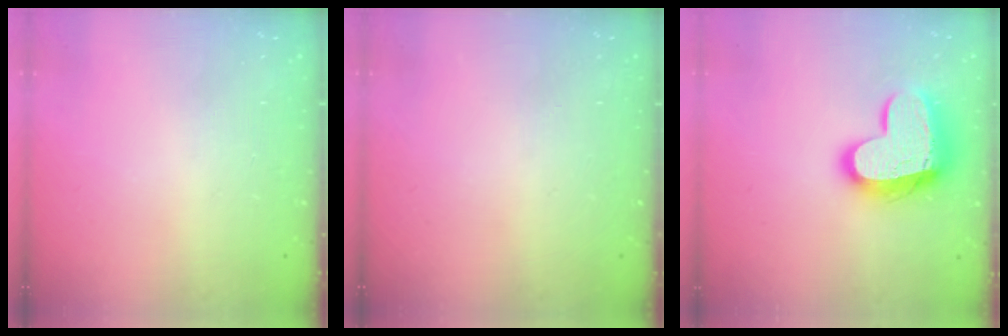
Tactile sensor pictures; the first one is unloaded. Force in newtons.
{"total": 0.0}
{"total": 16.2, "press": 16.1, "slide": 1.4}